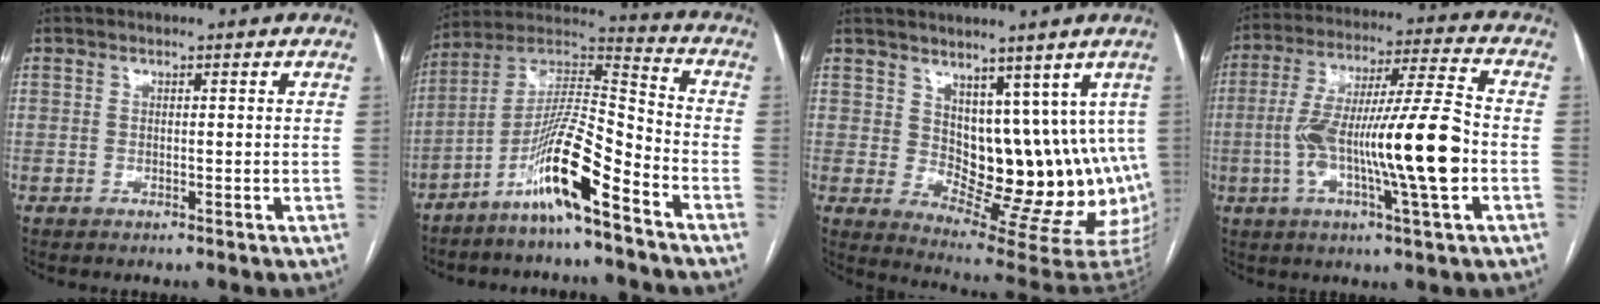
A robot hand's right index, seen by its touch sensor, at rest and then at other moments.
{"total": 13.0, "force": [-8.1, 0.5, 10.2], "torque": [-0.197, 0.007, -0.156]}
{"total": 13.3, "force": [5.4, 8.1, 9.1], "torque": [-0.096, -0.008, 0.099]}
{"total": 17.5, "force": [-3.2, 0.7, 17.2], "torque": [-0.306, 0.004, -0.057]}